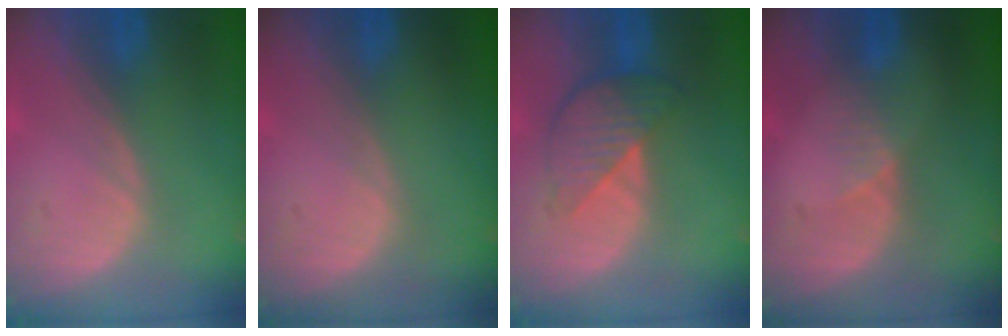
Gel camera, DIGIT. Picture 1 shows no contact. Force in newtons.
{"total": 0.0}
{"total": 5.9, "press": 5.9, "slide": 0.3}
{"total": 2.6, "press": 2.2, "slide": 1.4}